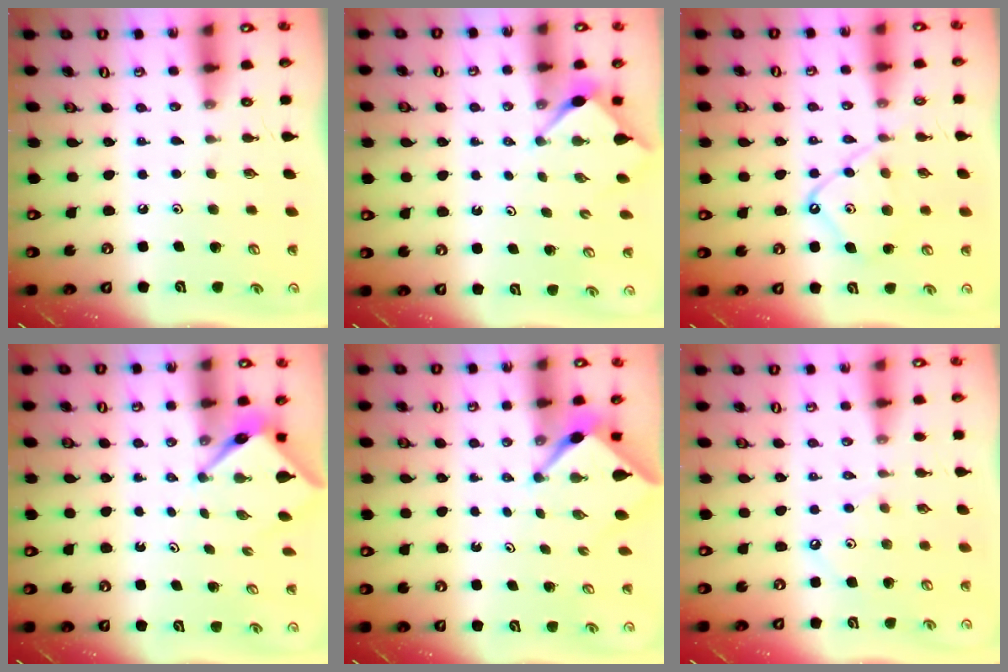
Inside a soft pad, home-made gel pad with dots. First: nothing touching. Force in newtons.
{"total": 2.9, "press": 2.9, "slide": 0.3}
{"total": 11.3, "press": 11.3, "slide": 1.1}
{"total": 3.9, "press": 3.9, "slide": 0.3}
{"total": 2.6, "press": 2.5, "slide": 0.3}
{"total": 1.1, "press": 1.1, "slide": 0.3}